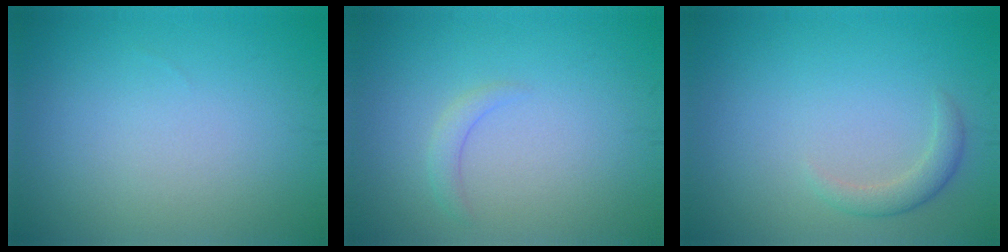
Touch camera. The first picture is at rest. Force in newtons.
{"total": 1.2, "press": 1.2, "slide": 0.2}
{"total": 1.8, "press": 1.8, "slide": 0.3}